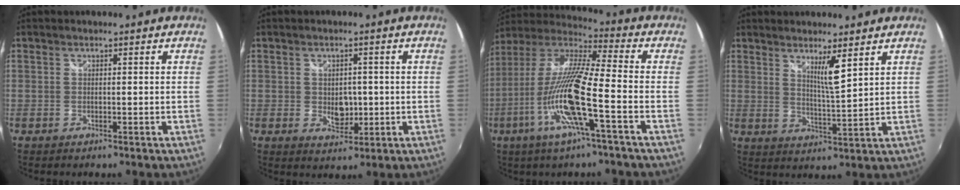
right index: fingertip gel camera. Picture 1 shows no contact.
{"total": 4.4, "force": [-0.4, 3.3, 2.9], "torque": [-0.042, -0.005, -0.003]}
{"total": 17.1, "force": [-6.3, 1.1, 15.9], "torque": [-0.298, -0.024, -0.126]}
{"total": 5.2, "force": [3.3, 0.1, 4.1], "torque": [-0.065, -0.010, 0.051]}